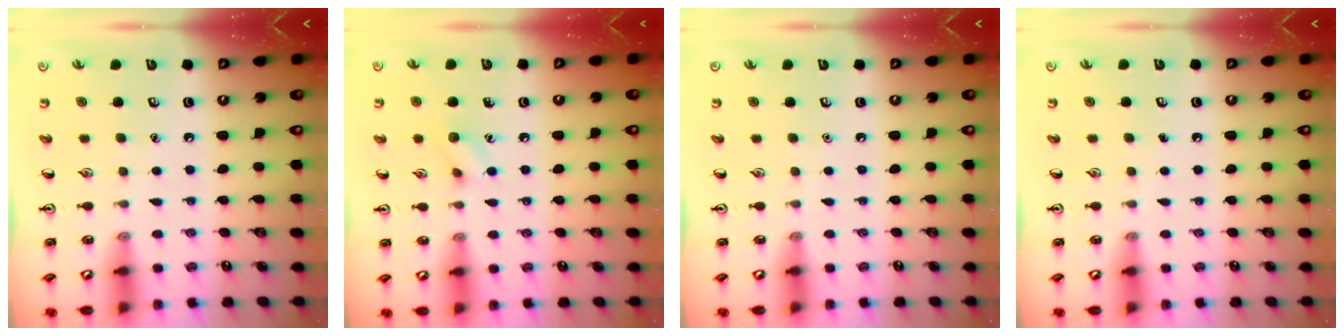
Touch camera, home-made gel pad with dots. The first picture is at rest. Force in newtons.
{"total": 6.0, "press": 5.9, "slide": 1.1}
{"total": 0.0}
{"total": 0.0}